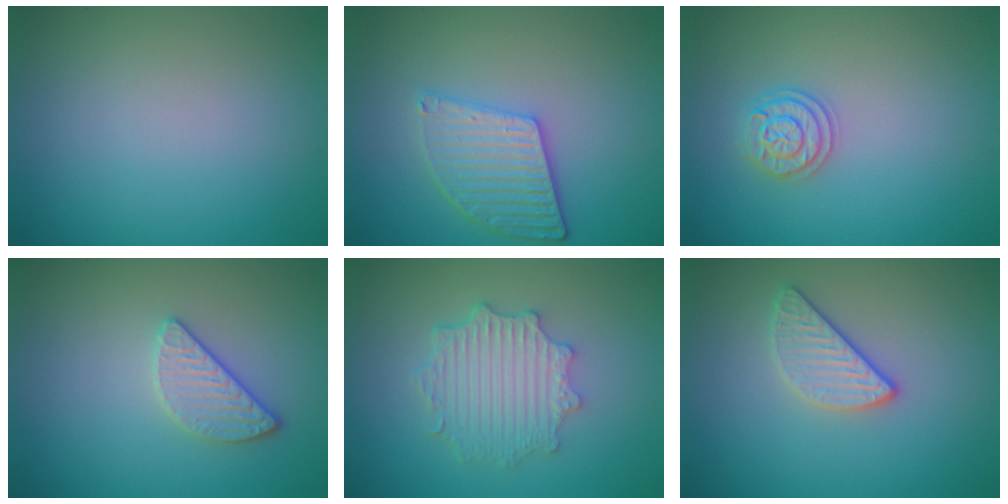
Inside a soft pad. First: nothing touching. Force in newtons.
{"total": 3.7, "press": 3.3, "slide": 1.7}
{"total": 2.1, "press": 2.1, "slide": 0.3}
{"total": 2.4, "press": 2.2, "slide": 0.9}
{"total": 4.7, "press": 3.7, "slide": 2.8}
{"total": 2.5, "press": 2.4, "slide": 0.8}